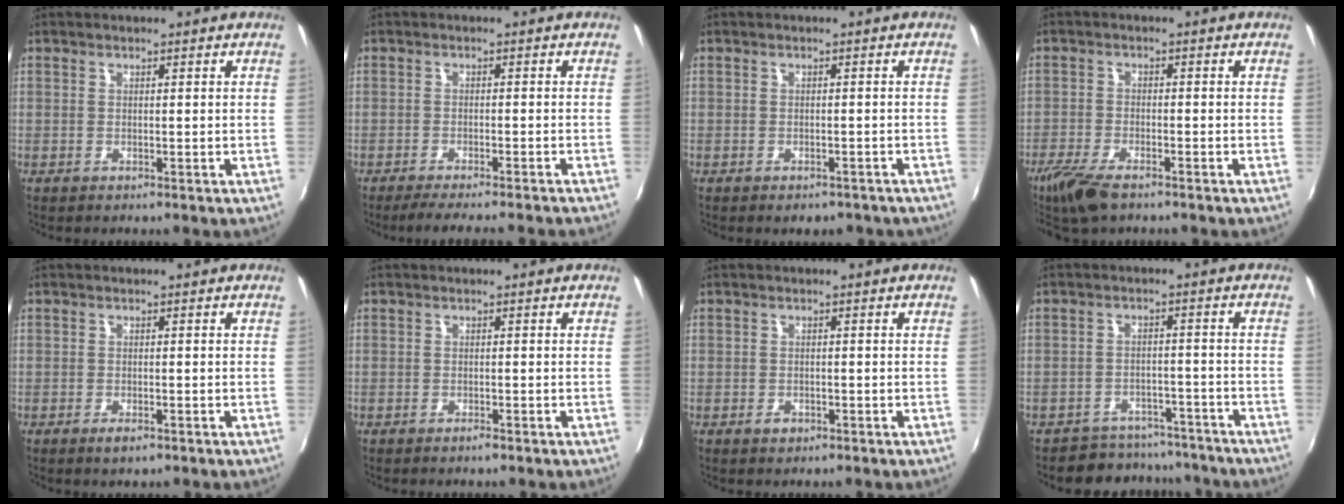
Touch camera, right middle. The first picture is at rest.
{"total": 7.0, "force": [-6.2, -0.6, 3.3], "torque": [-0.068, -0.016, -0.090]}
{"total": 4.7, "force": [-3.8, 2.1, 2.0], "torque": [-0.031, -0.010, -0.040]}
{"total": 7.4, "force": [-5.5, 2.2, 4.4], "torque": [-0.116, -0.023, -0.108]}
{"total": 1.9, "force": [-1.1, 0.7, 1.3], "torque": [-0.026, -0.004, -0.019]}
{"total": 0.8, "force": [-0.7, 0.2, 0.4], "torque": [-0.008, -0.001, -0.013]}
{"total": 1.4, "force": [-0.8, 1.0, 0.6], "torque": [-0.011, -0.001, -0.013]}
{"total": 10.4, "force": [-9.2, 4.5, 1.5], "torque": [-0.041, 0.018, -0.118]}